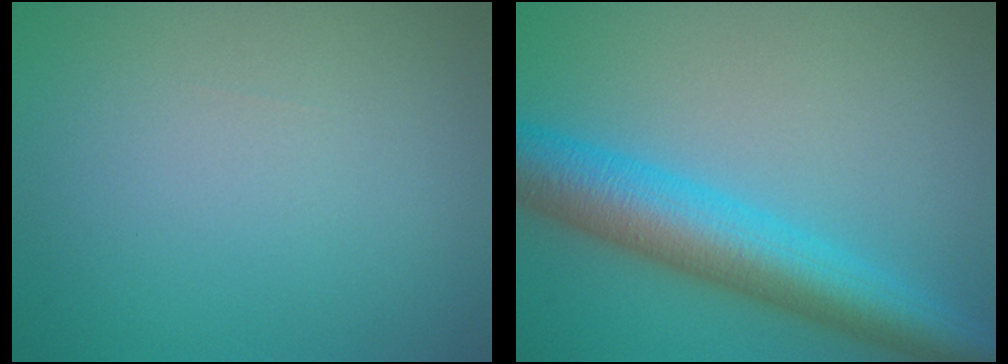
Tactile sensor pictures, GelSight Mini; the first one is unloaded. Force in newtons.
{"total": 7.8, "press": 7.8, "slide": 0.1}